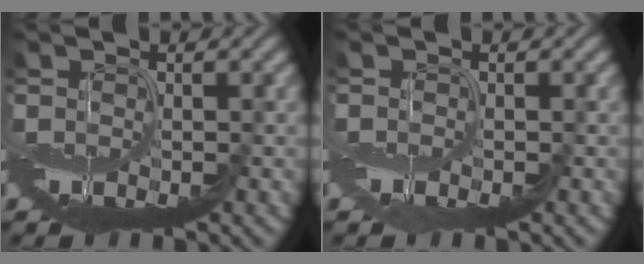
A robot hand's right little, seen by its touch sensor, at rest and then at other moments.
{"total": 0.8, "force": [-0.1, -0.4, -0.7], "torque": [0.014, 0.001, -0.003]}